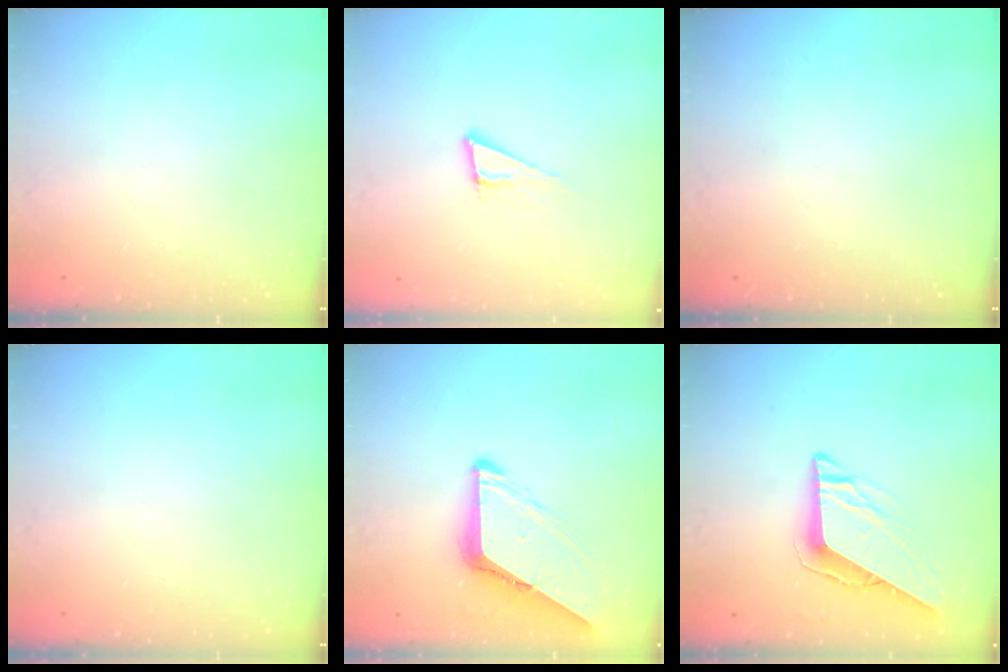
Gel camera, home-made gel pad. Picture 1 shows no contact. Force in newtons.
{"total": 6.8, "press": 6.2, "slide": 2.8}
{"total": 0.0}
{"total": 0.0}
{"total": 10.1, "press": 10.0, "slide": 1.1}
{"total": 9.8, "press": 9.7, "slide": 1.1}